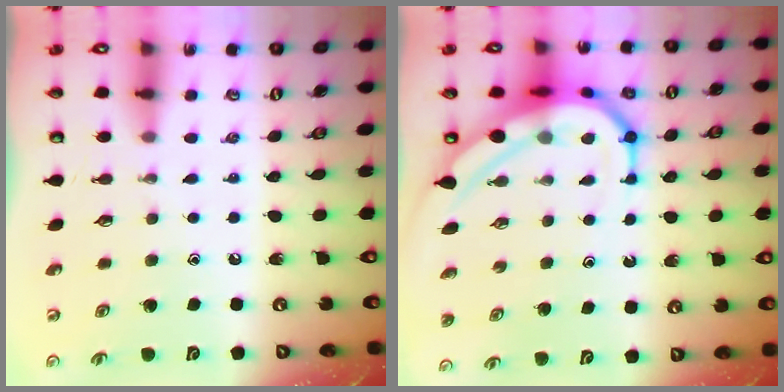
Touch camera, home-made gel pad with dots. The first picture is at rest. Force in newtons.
{"total": 10.3, "press": 10.2, "slide": 1.2}